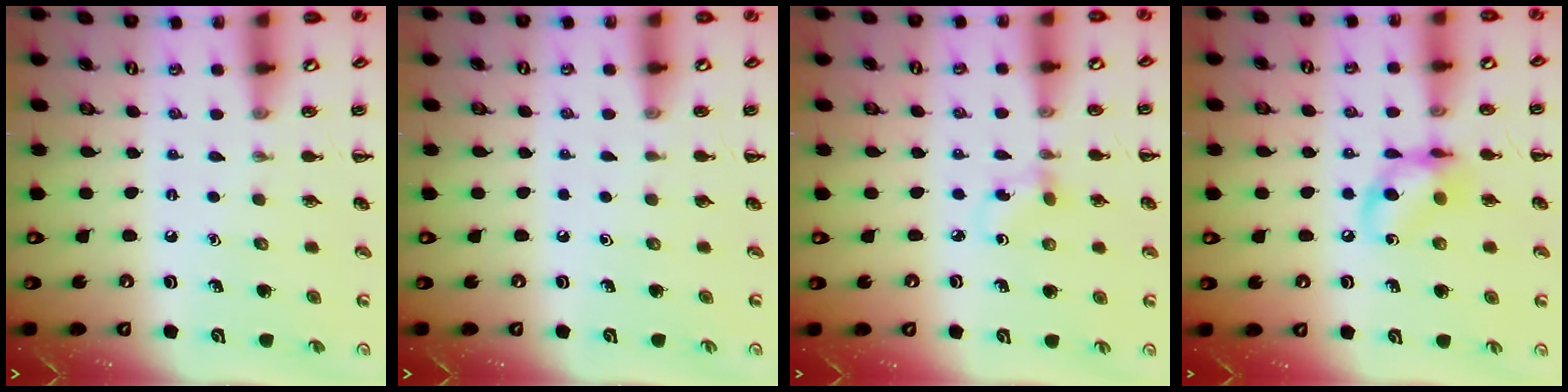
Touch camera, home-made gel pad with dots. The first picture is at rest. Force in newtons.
{"total": 0.0}
{"total": 1.9, "press": 1.7, "slide": 0.7}
{"total": 10.4, "press": 10.3, "slide": 1.4}